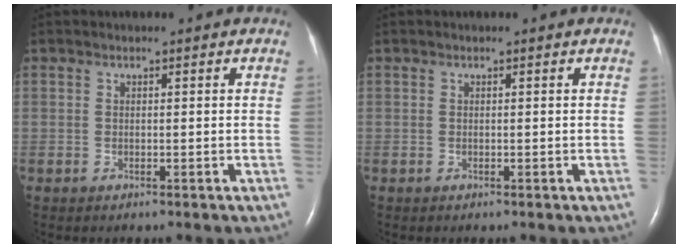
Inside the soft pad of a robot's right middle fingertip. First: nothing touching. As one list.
[{"total": 0.0}]